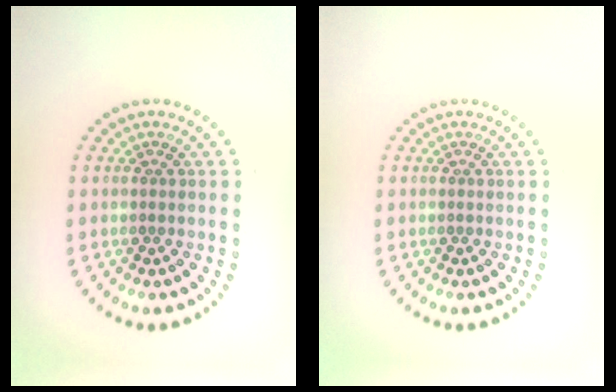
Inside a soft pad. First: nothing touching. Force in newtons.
{"total": 0.0}